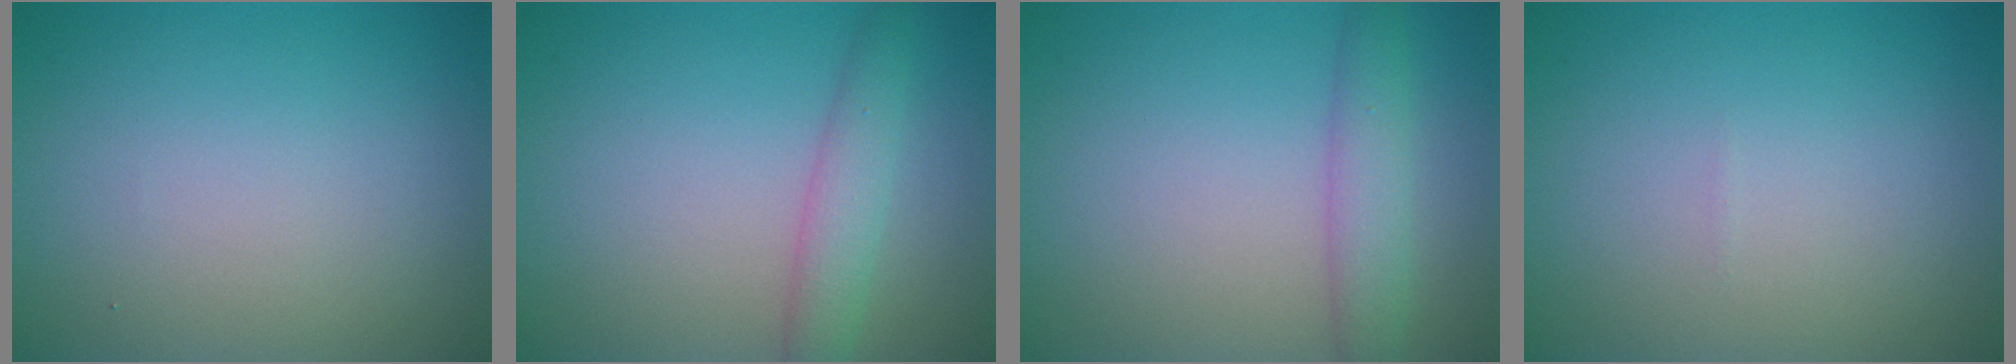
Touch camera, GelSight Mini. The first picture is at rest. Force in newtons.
{"total": 2.8, "press": 2.8, "slide": 0.1}
{"total": 3.0, "press": 3.0, "slide": 0.2}
{"total": 0.0}